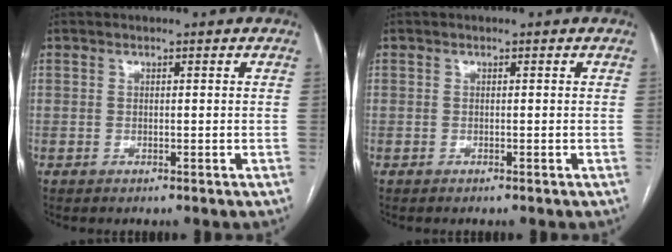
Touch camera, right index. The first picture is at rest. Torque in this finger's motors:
{"motor_torque": [0.02, 0.04, -0.17, -0.02]}